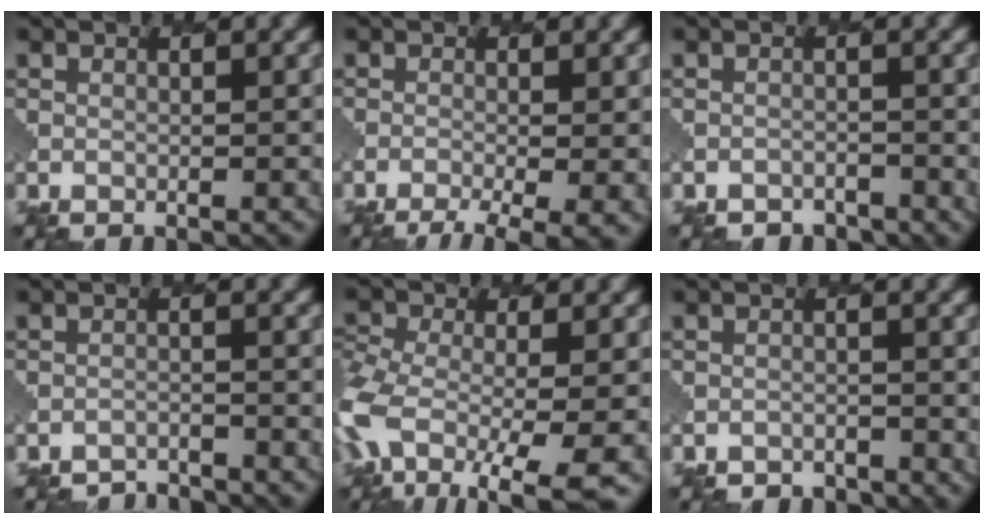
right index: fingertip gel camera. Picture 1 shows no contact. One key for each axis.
{"total": 5.6, "fx": -2.9, "fy": 1.8, "fz": 4.4, "tx": -0.061, "ty": -0.011, "tz": -0.039}
{"total": 1.6, "fx": -1.5, "fy": 0.6, "fz": -0.4, "tx": 0.007, "ty": 0.003, "tz": -0.020}
{"total": 3.0, "fx": -3.0, "fy": 0.3, "fz": -0.3, "tx": 0.006, "ty": -0.003, "tz": -0.047}
{"total": 10.0, "fx": -4.8, "fy": 4.7, "fz": 7.4, "tx": -0.169, "ty": -0.022, "tz": -0.087}
{"total": 1.3, "fx": -1.1, "fy": 0.6, "fz": -0.3, "tx": 0.004, "ty": 0.000, "tz": -0.016}